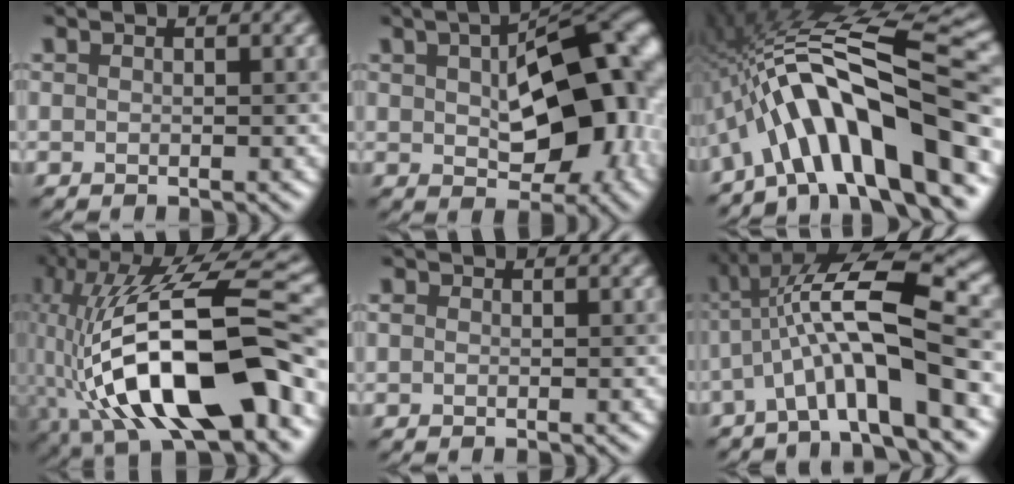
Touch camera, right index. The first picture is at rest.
{"total": 13.5, "force": [0.1, 7.5, 11.2], "torque": [-0.149, -0.003, 0.017]}
{"total": 13.9, "force": [-4.6, 3.2, 12.7], "torque": [-0.195, 0.038, -0.073]}
{"total": 16.8, "force": [-3.9, 6.4, 15.0], "torque": [-0.260, 0.031, -0.073]}
{"total": 0.7, "force": [0.1, 0.6, 0.3], "torque": [-0.007, 0.000, -0.003]}
{"total": 10.7, "force": [-1.6, 2.6, 10.3], "torque": [-0.176, 0.028, -0.034]}